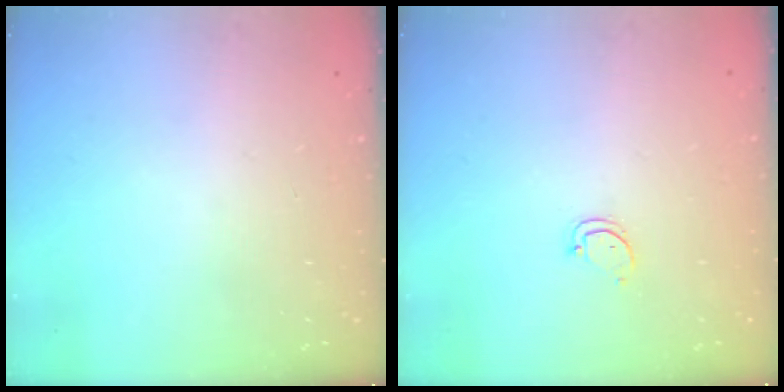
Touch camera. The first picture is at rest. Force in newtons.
{"total": 2.6, "press": 2.6, "slide": 0.3}